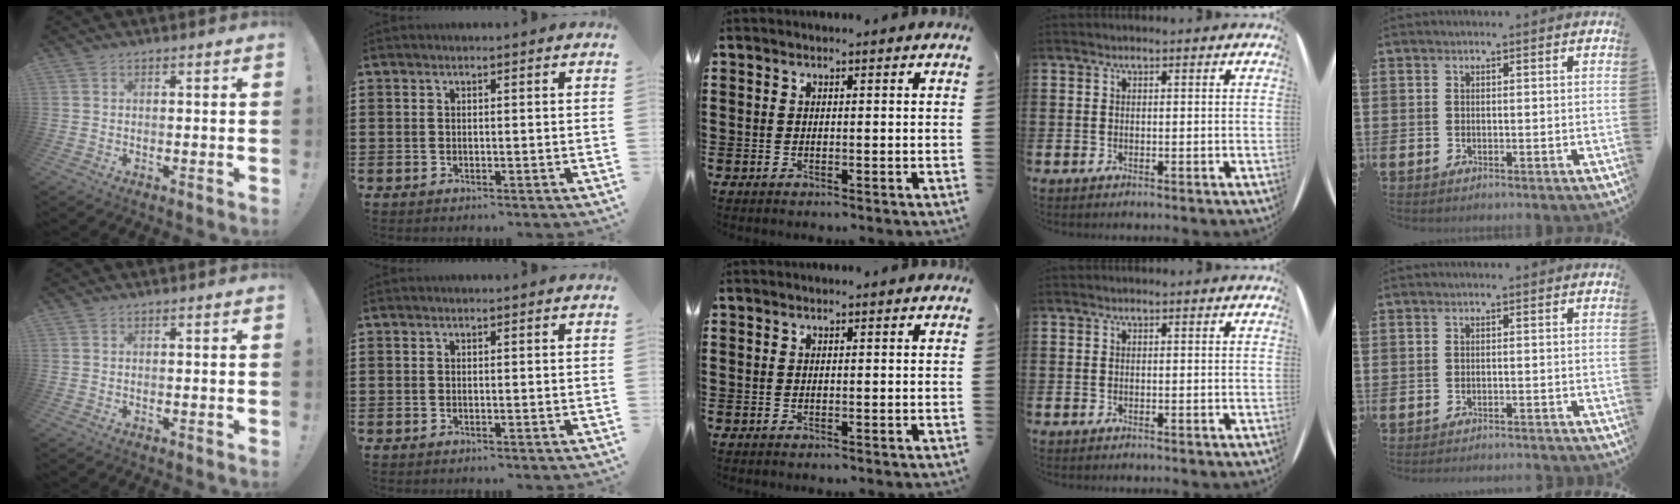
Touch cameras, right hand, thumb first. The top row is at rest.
{"little": {"total": 1.1, "force": [-1.1, -0.1, 0.0], "torque": [-0.001, 0.001, -0.022]}}